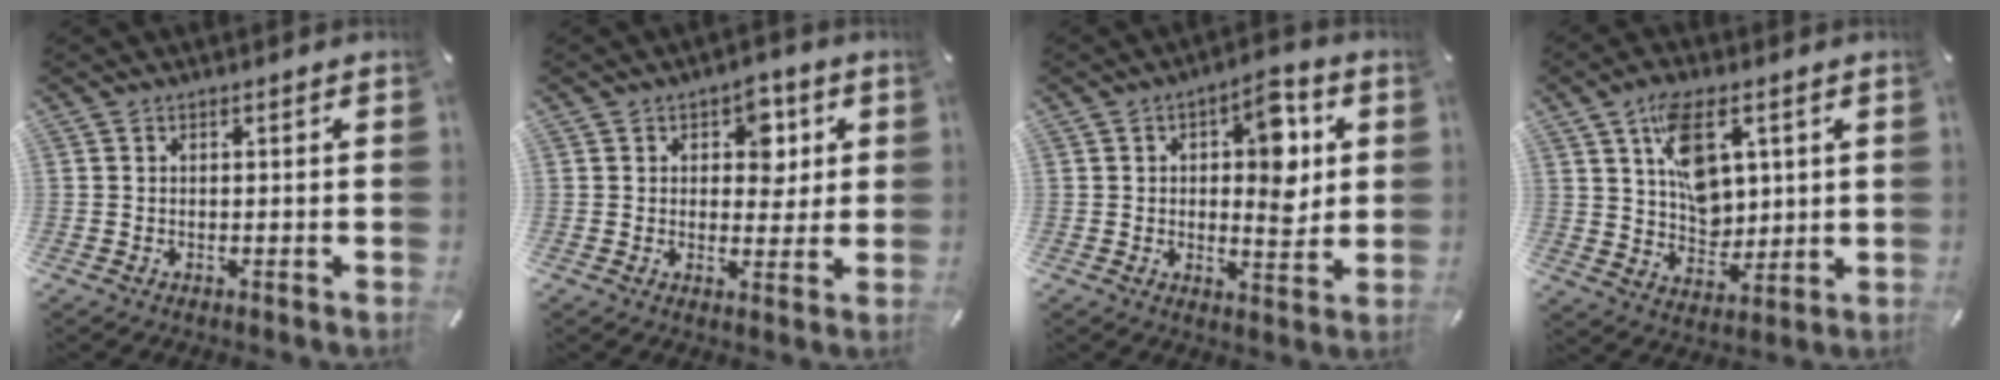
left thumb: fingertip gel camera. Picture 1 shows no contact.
{"total": 6.7, "force": [2.2, 5.1, 3.9], "torque": [-0.033, -0.006, 0.028]}
{"total": 11.2, "force": [2.5, 6.0, 9.1], "torque": [-0.107, -0.013, 0.037]}
{"total": 11.5, "force": [4.4, 7.6, 7.4], "torque": [-0.120, -0.001, 0.083]}